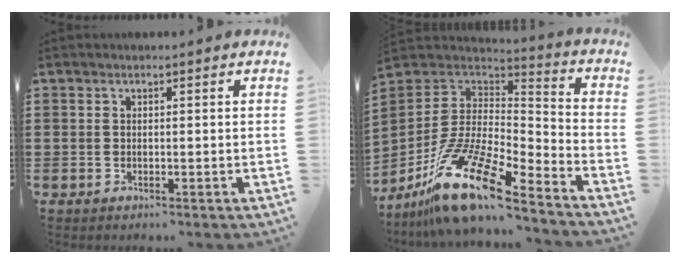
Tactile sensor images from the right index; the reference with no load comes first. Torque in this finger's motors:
{"motor_torque": [2.14, 0.00, 1.05, 0.21]}